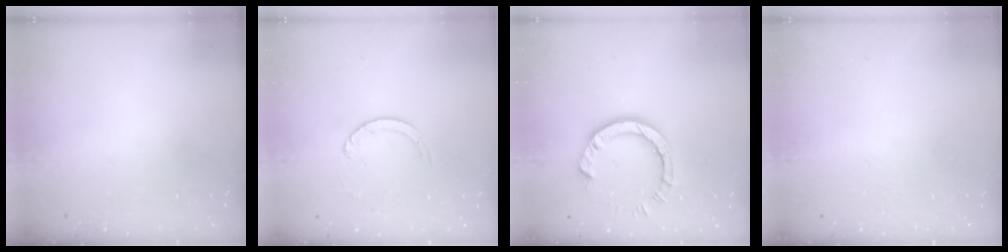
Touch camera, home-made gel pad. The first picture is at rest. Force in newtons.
{"total": 1.3, "press": 1.2, "slide": 0.2}
{"total": 7.7, "press": 7.7, "slide": 0.6}
{"total": 2.6, "press": 2.6, "slide": 0.2}